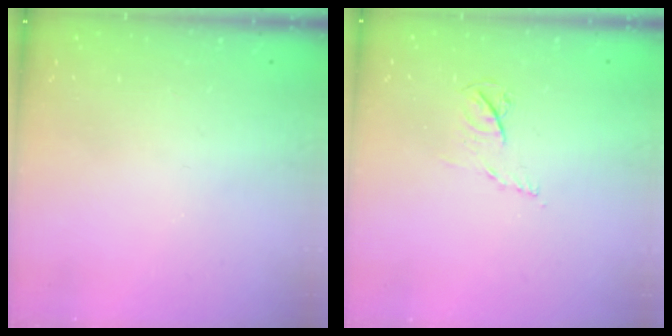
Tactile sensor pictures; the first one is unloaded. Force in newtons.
{"total": 5.4, "press": 5.3, "slide": 0.7}